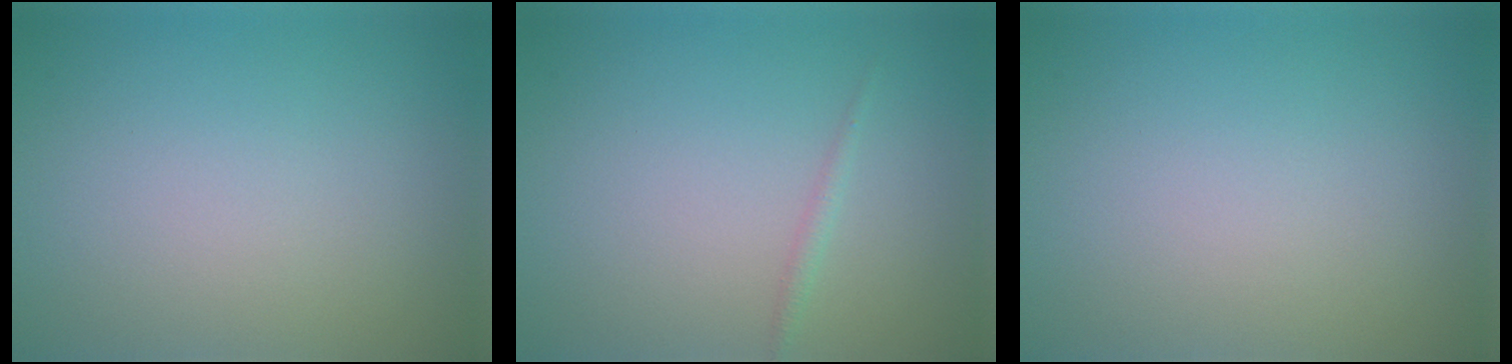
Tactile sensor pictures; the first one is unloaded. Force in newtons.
{"total": 0.7, "press": 0.7, "slide": 0.0}
{"total": 0.0}